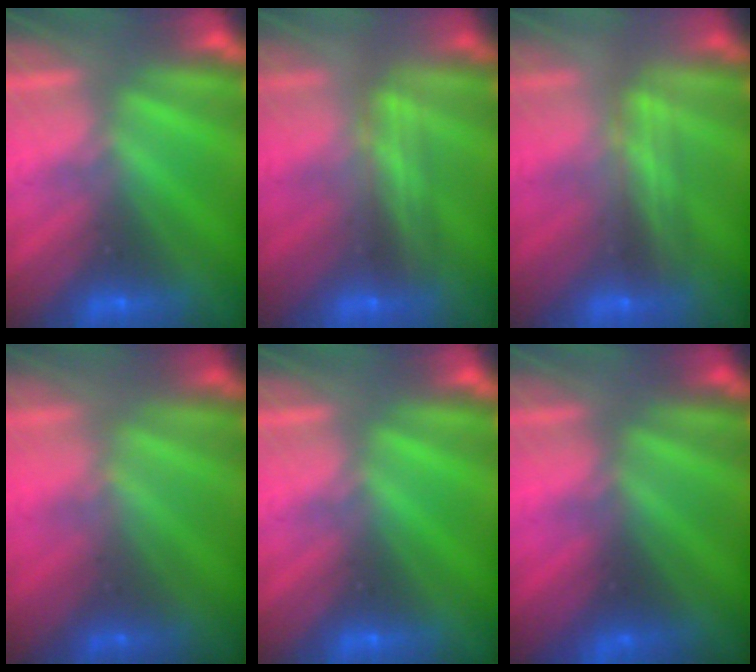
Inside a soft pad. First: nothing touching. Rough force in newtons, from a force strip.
{"total": 2.5}
{"total": 2.5}
{"total": 1.4}
{"total": 0.0}
{"total": 2.0}